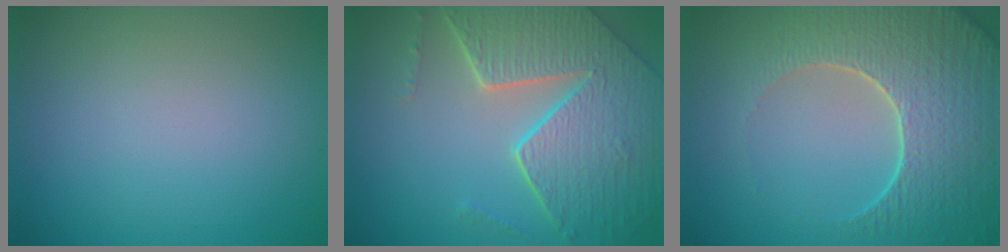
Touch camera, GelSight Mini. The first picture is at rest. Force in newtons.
{"total": 8.4, "press": 6.0, "slide": 5.9}
{"total": 7.3, "press": 5.8, "slide": 4.3}